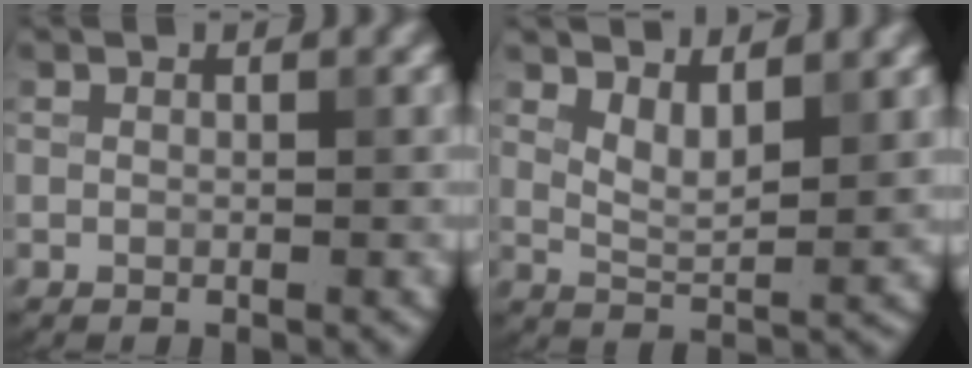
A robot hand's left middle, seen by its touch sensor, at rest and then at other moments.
{"total": 3.2, "force": [1.9, 1.1, 2.4], "torque": [-0.047, -0.009, 0.039]}